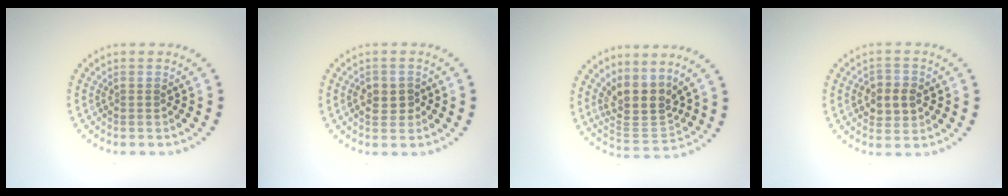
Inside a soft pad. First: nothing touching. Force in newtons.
{"total": 2.2, "press": 2.2, "slide": 0.4}
{"total": 4.3, "press": 3.6, "slide": 2.3}
{"total": 2.9, "press": 2.8, "slide": 0.3}